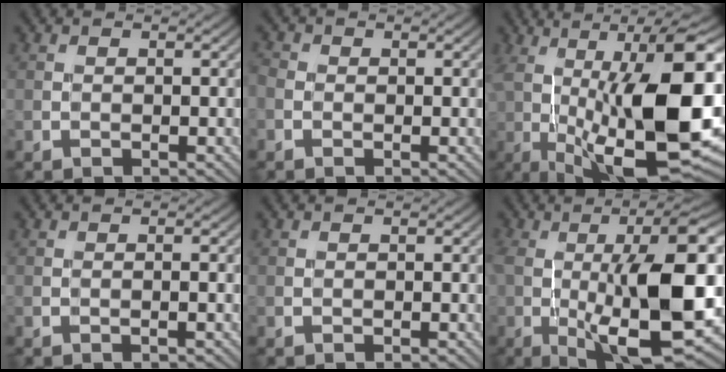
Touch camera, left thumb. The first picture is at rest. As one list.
[{"total": 1.2, "force": [-0.4, 1.0, 0.7], "torque": [-0.015, -0.001, -0.010]}, {"total": 19.4, "force": [-0.7, 6.7, 18.2], "torque": [-0.265, 0.015, -0.005]}, {"total": 1.5, "force": [-0.1, 0.3, 1.5], "torque": [-0.021, 0.003, -0.004]}, {"total": 0.0}, {"total": 15.8, "force": [-1.6, 4.6, 15.0], "torque": [-0.237, 0.007, -0.020]}]